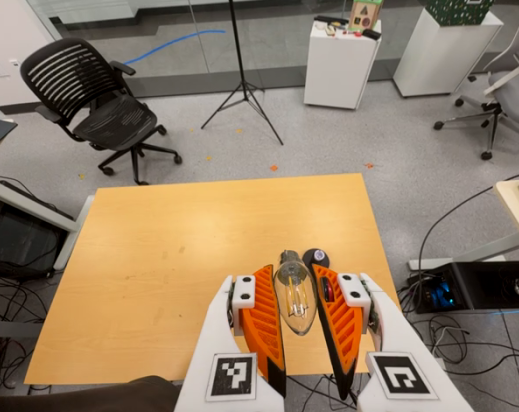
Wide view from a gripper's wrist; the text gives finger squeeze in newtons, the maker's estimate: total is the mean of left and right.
{"total": 12.2, "left": 13.1, "right": 11.2}